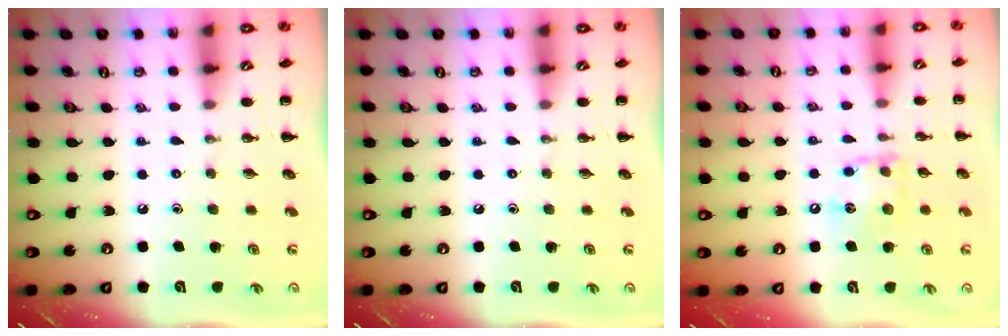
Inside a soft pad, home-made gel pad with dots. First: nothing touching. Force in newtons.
{"total": 0.0}
{"total": 10.1, "press": 10.1, "slide": 0.8}